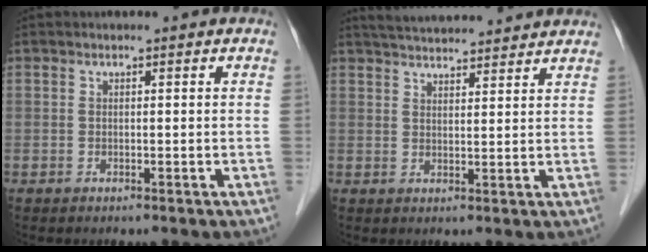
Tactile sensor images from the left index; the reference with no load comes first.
{"total": 12.3, "force": [11.6, 1.2, 4.2], "torque": [-0.072, 0.031, 0.163]}